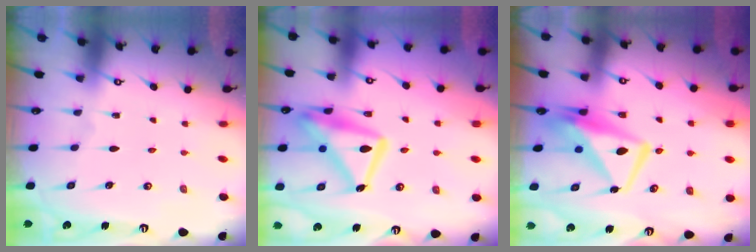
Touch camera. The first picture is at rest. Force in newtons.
{"total": 17.5, "press": 17.4, "slide": 1.6}
{"total": 9.2, "press": 9.1, "slide": 1.4}